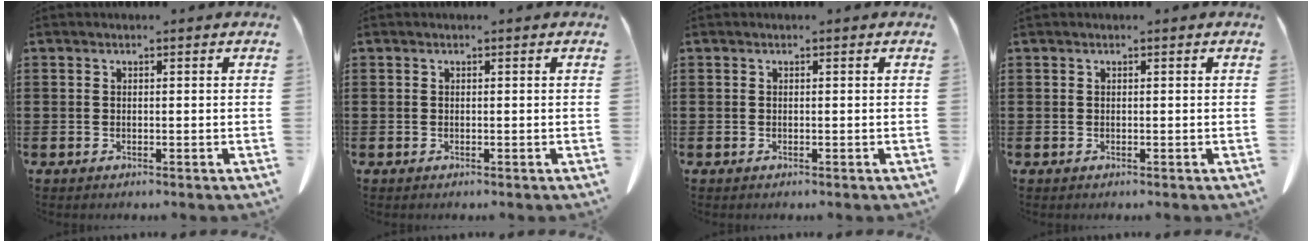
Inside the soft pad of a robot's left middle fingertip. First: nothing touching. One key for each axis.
{"total": 0.0}
{"total": 0.0}
{"total": 0.0}